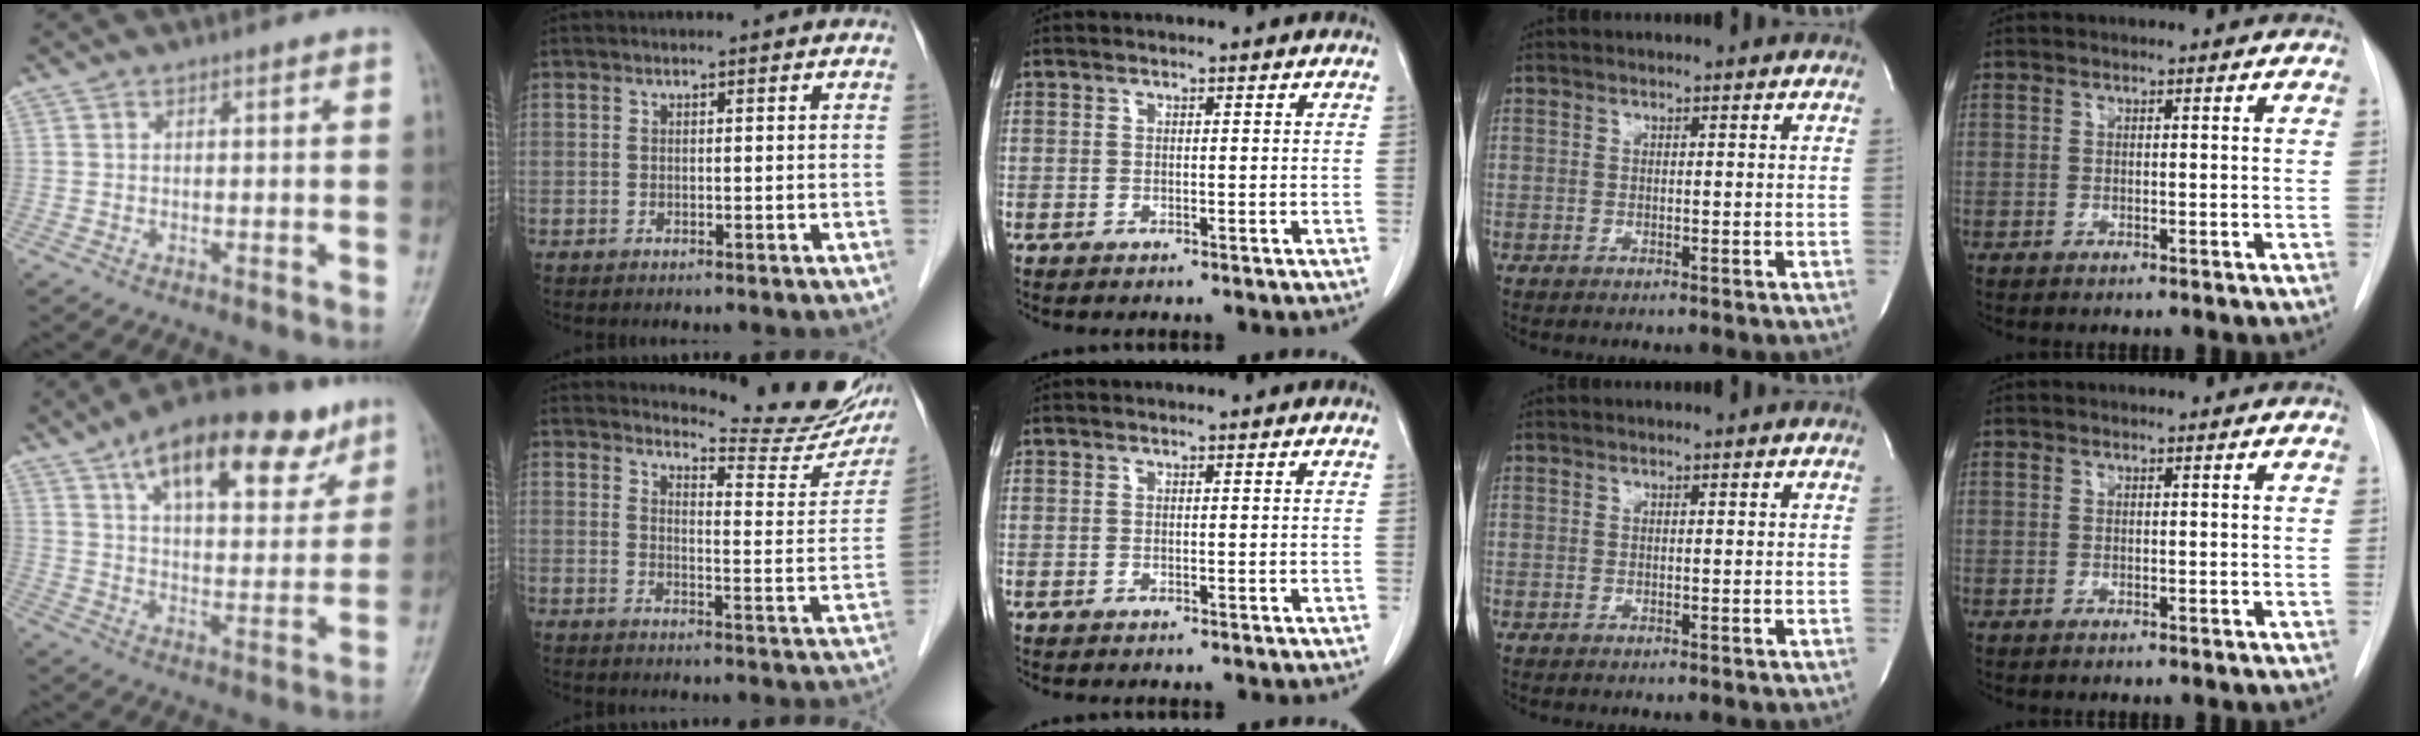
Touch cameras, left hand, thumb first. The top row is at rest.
{"thumb": {"total": 21.3, "force": [12.4, 9.5, 14.5], "torque": [-0.184, -0.025, 0.193]}, "index": {"total": 16.1, "force": [15.4, 2.1, 4.5], "torque": [-0.051, -0.080, 0.170]}}